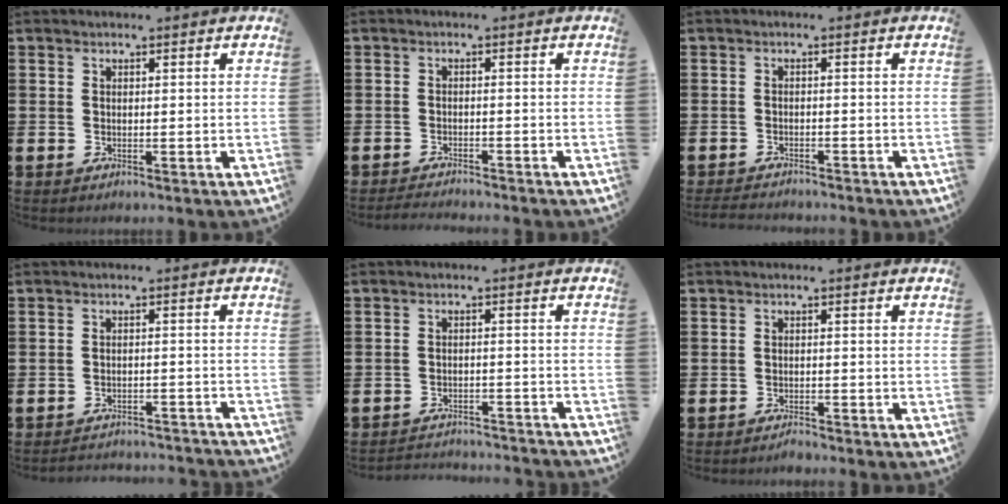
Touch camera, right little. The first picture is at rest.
{"total": 1.6, "force": [-1.6, -0.1, 0.2], "torque": [-0.004, 0.002, -0.031]}
{"total": 1.7, "force": [-1.7, 0.0, 0.2], "torque": [-0.005, 0.002, -0.035]}
{"total": 2.2, "force": [-2.2, -0.1, -0.1], "torque": [-0.003, 0.004, -0.049]}
{"total": 2.5, "force": [-2.5, 0.0, -0.2], "torque": [-0.003, 0.003, -0.054]}
{"total": 1.2, "force": [-1.2, 0.1, 0.1], "torque": [-0.006, 0.000, -0.024]}